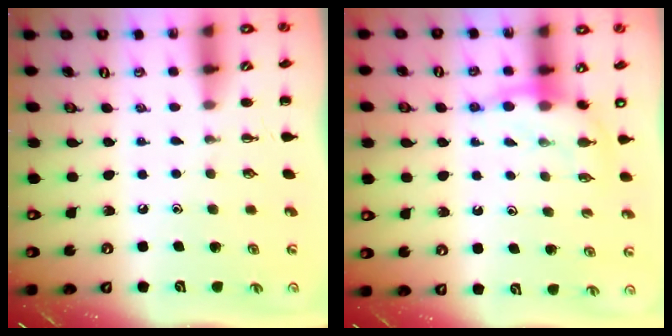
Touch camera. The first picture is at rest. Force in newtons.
{"total": 8.1, "press": 8.0, "slide": 1.1}